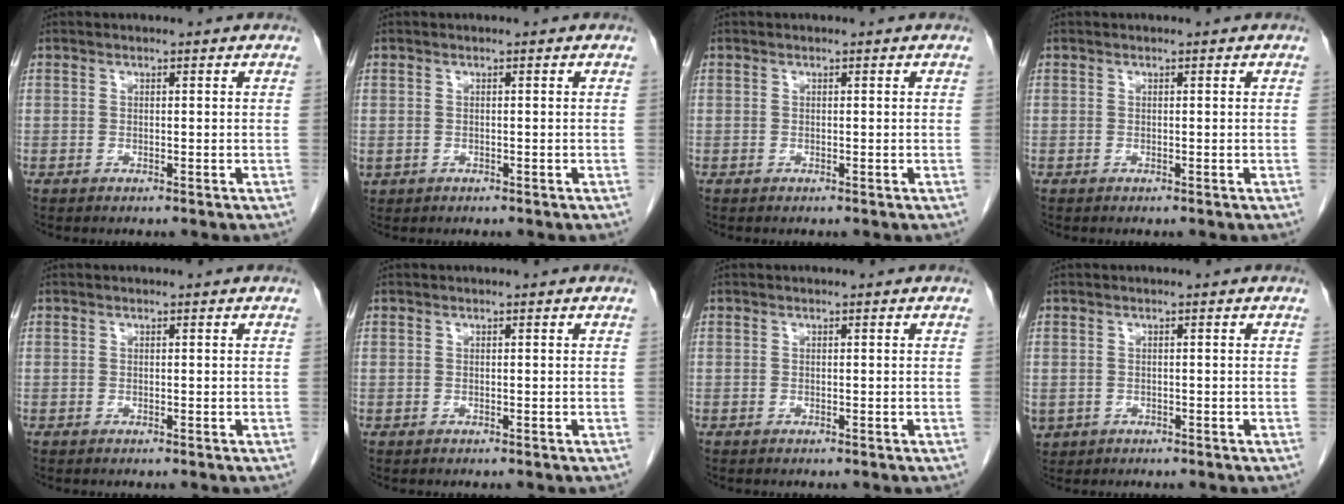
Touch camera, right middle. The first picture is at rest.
{"total": 1.1, "force": [-0.2, 1.0, 0.4], "torque": [-0.011, 0.004, 0.005]}
{"total": 0.0}
{"total": 0.0}
{"total": 0.0}
{"total": 0.0}
{"total": 0.0}
{"total": 3.0, "force": [-1.2, 2.6, 0.9], "torque": [-0.021, -0.001, -0.011]}